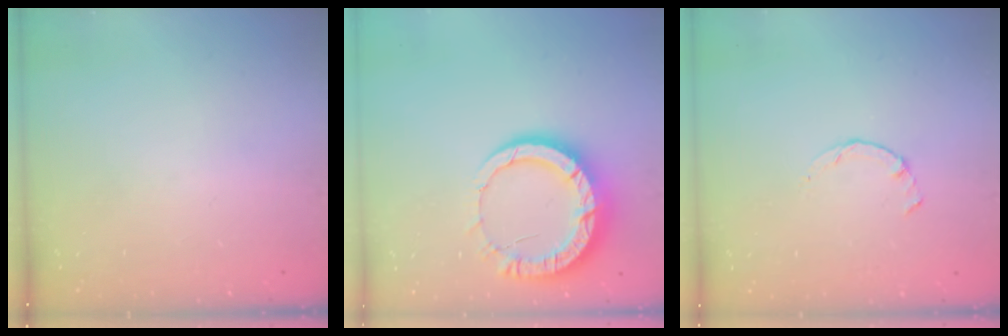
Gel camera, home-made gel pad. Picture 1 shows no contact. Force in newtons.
{"total": 13.5, "press": 13.4, "slide": 1.5}
{"total": 0.8, "press": 0.7, "slide": 0.2}